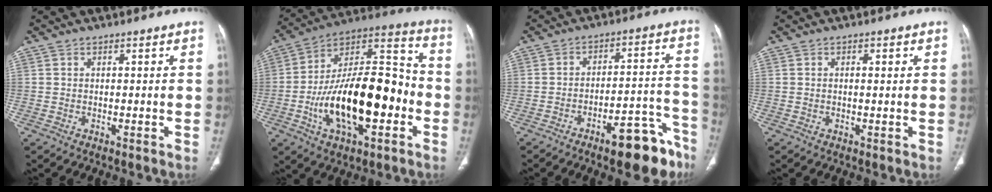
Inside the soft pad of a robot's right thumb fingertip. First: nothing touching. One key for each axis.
{"total": 26.3, "fx": -5.9, "fy": 12.5, "fz": 22.4, "tx": -0.360, "ty": 0.042, "tz": -0.092}
{"total": 13.7, "fx": -9.0, "fy": 4.6, "fz": 9.3, "tx": -0.088, "ty": 0.082, "tz": -0.126}
{"total": 1.2, "fx": 0.4, "fy": 0.3, "fz": 1.1, "tx": -0.019, "ty": 0.002, "tz": 0.005}